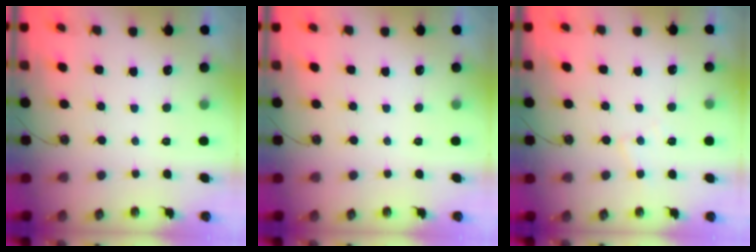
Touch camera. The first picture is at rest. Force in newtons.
{"total": 0.0}
{"total": 5.7, "press": 5.7, "slide": 0.7}